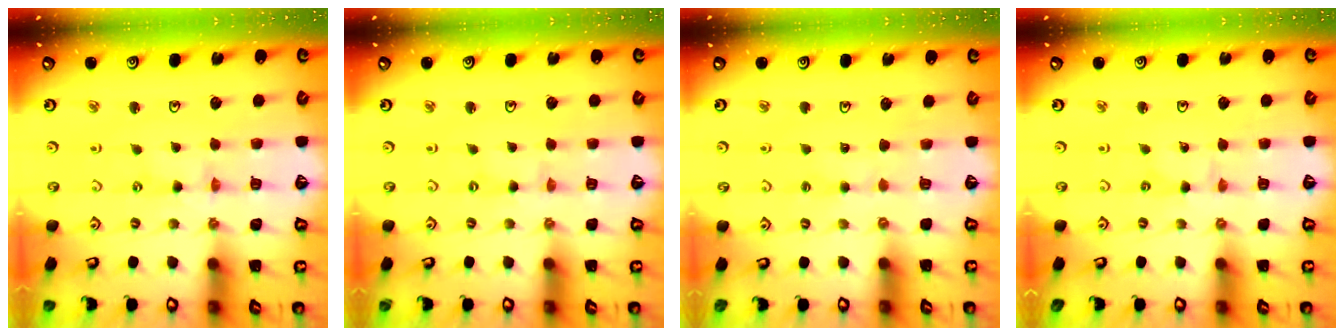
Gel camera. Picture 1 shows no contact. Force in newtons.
{"total": 0.0}
{"total": 1.7, "press": 1.7, "slide": 0.4}
{"total": 0.0}